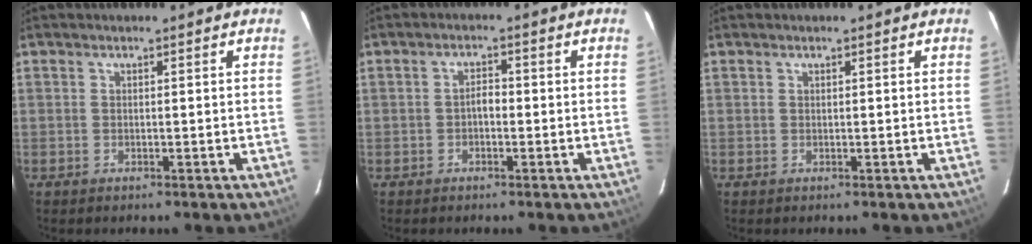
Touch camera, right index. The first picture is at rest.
{"total": 1.7, "force": [-0.6, 1.0, 1.3], "torque": [-0.024, 0.008, -0.012]}
{"total": 0.0}